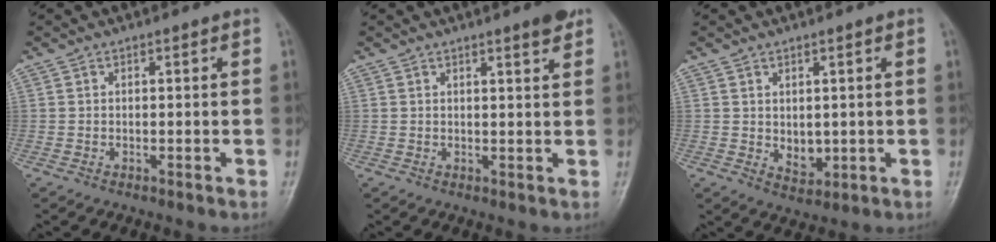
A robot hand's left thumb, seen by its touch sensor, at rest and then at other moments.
{"total": 2.9, "force": [2.1, 0.3, 2.0], "torque": [-0.026, -0.013, 0.027]}
{"total": 3.7, "force": [0.5, 2.5, 2.7], "torque": [-0.030, -0.013, 0.019]}